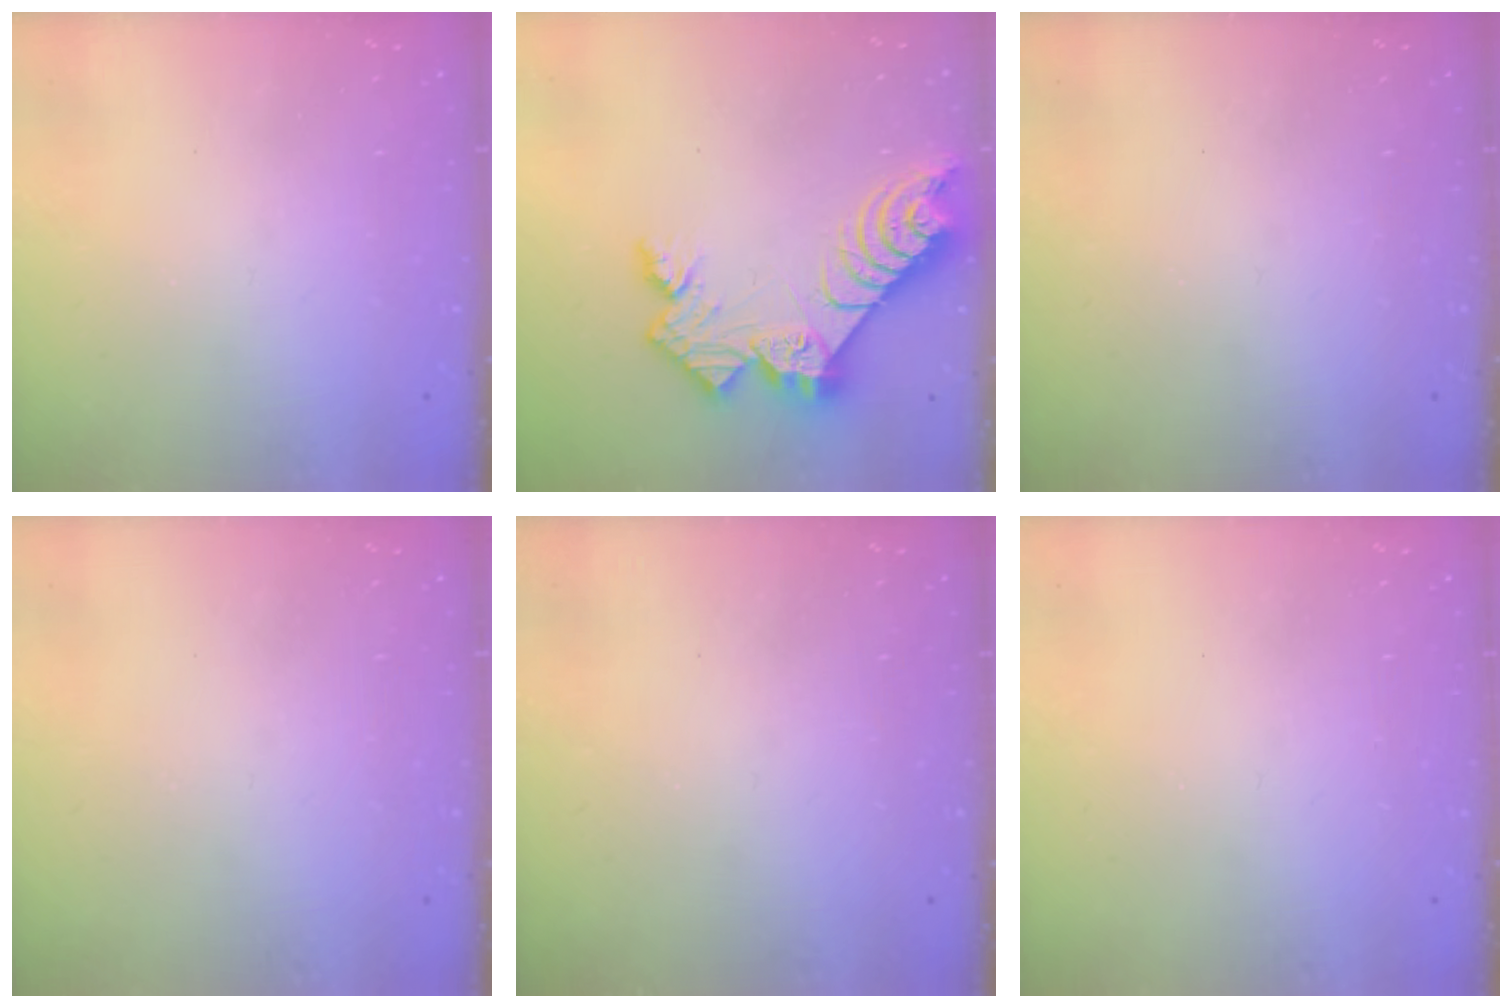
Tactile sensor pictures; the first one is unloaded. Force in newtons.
{"total": 11.2, "press": 11.2, "slide": 0.8}
{"total": 0.0}
{"total": 0.0}
{"total": 0.0}
{"total": 0.0}